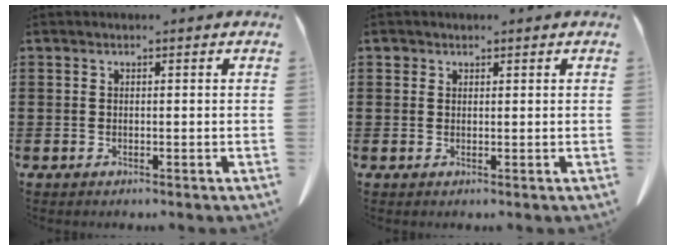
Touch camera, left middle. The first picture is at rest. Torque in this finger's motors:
{"motor_torque": [0.33, 0.44, 0.01, 0.01]}